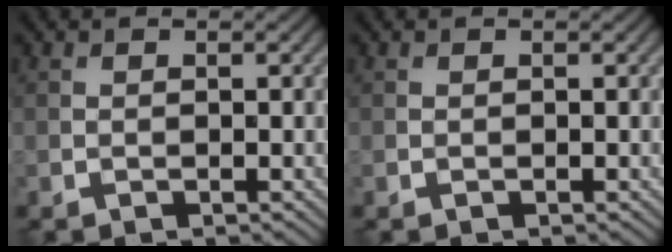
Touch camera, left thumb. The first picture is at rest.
{"total": 0.0}